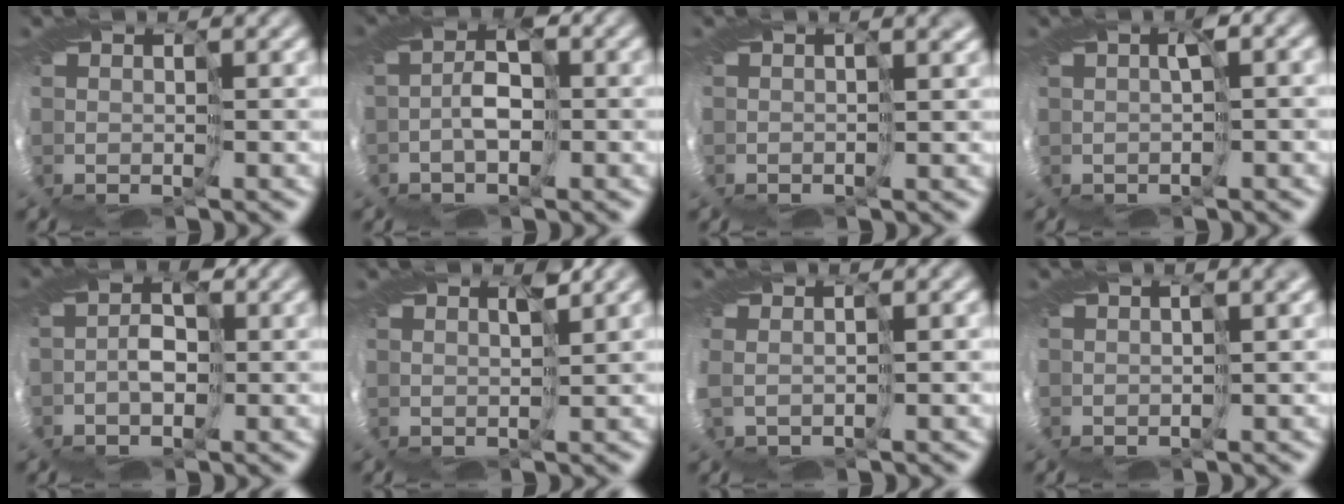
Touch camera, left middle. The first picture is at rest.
{"total": 3.1, "force": [-1.0, 1.6, 2.4], "torque": [-0.062, 0.005, -0.023]}
{"total": 1.0, "force": [0.6, 0.4, 0.7], "torque": [-0.004, 0.008, 0.007]}
{"total": 1.9, "force": [0.1, 0.6, 1.8], "torque": [-0.019, 0.007, 0.002]}
{"total": 2.5, "force": [-0.8, 1.7, 1.6], "torque": [-0.030, 0.001, -0.013]}
{"total": 1.2, "force": [1.2, -0.2, 0.3], "torque": [-0.009, 0.007, 0.011]}
{"total": 0.8, "force": [-0.2, 0.3, 0.7], "torque": [-0.011, 0.001, 0.000]}
{"total": 1.2, "force": [0.4, 0.4, 1.0], "torque": [-0.005, 0.010, 0.004]}